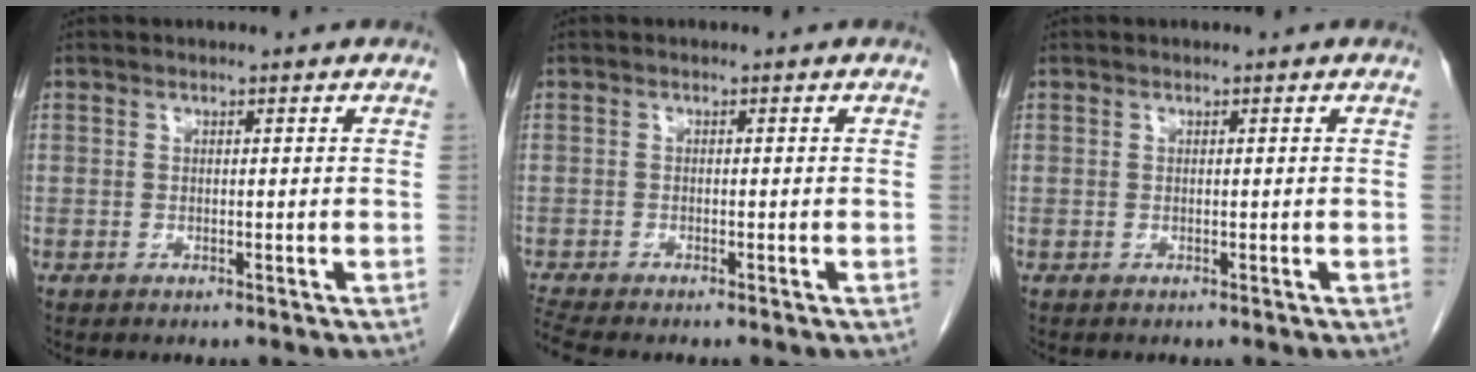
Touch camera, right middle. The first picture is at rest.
{"total": 2.6, "force": [-2.4, -0.5, 0.6], "torque": [-0.025, -0.016, -0.048]}
{"total": 0.0}